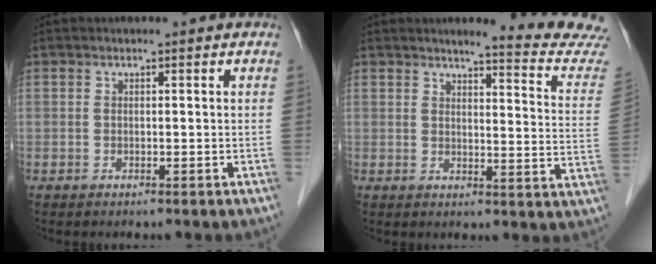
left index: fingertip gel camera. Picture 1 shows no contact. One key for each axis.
{"total": 11.9, "fx": 11.6, "fy": -1.3, "fz": 2.4, "tx": -0.024, "ty": -0.093, "tz": 0.115}